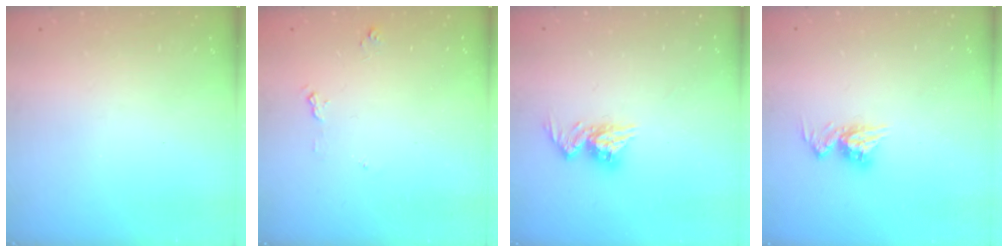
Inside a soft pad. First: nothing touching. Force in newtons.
{"total": 5.4, "press": 5.4, "slide": 0.6}
{"total": 9.8, "press": 9.8, "slide": 0.8}
{"total": 9.4, "press": 9.4, "slide": 0.9}